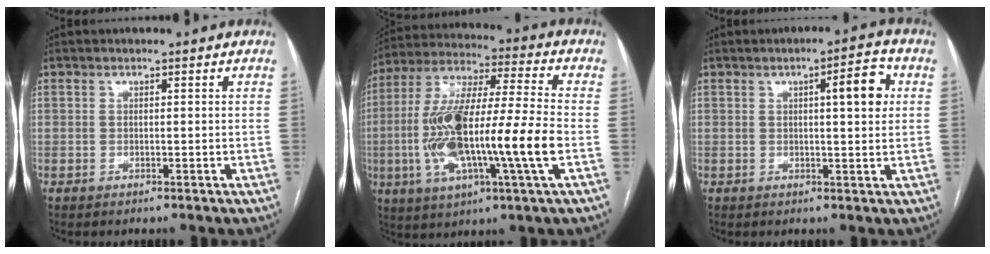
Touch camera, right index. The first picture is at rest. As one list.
[{"total": 19.8, "force": [-3.7, 1.6, 19.4], "torque": [-0.384, -0.002, -0.067]}, {"total": 6.1, "force": [1.7, 1.1, 5.8], "torque": [-0.079, 0.010, 0.020]}]